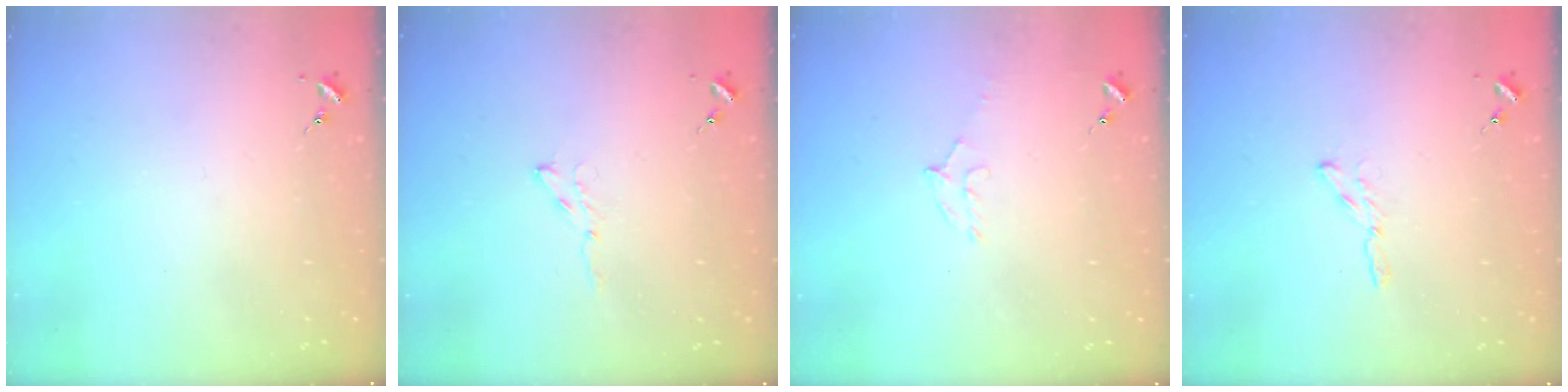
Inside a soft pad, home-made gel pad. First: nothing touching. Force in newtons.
{"total": 3.8, "press": 3.7, "slide": 0.5}
{"total": 6.2, "press": 6.1, "slide": 1.1}
{"total": 2.4, "press": 2.4, "slide": 0.2}